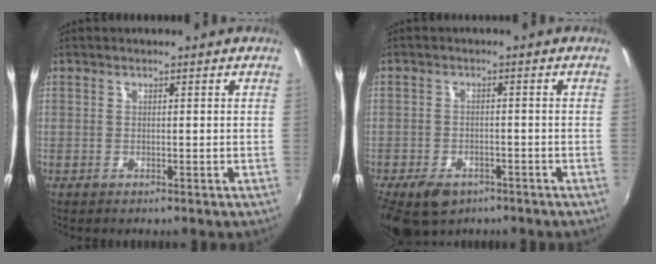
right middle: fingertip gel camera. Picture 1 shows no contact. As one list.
[{"total": 8.9, "force": [-5.8, 4.9, 4.5], "torque": [-0.105, -0.019, -0.090]}]